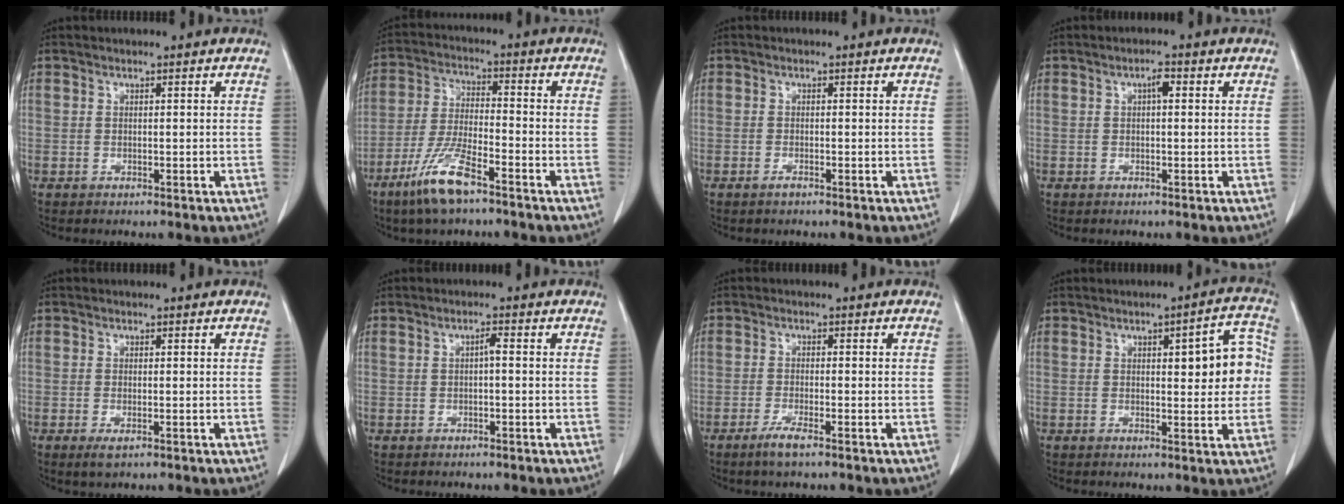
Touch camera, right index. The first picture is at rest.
{"total": 9.7, "force": [-6.3, 1.6, 7.2], "torque": [-0.152, -0.019, -0.124]}
{"total": 0.8, "force": [-0.6, 0.1, 0.5], "torque": [-0.011, 0.000, -0.011]}
{"total": 1.8, "force": [0.4, 0.5, 1.6], "torque": [-0.027, 0.005, 0.006]}
{"total": 1.6, "force": [-0.8, 0.5, 1.3], "torque": [-0.027, -0.007, -0.007]}
{"total": 1.2, "force": [-0.1, 0.2, 1.2], "torque": [-0.019, 0.004, -0.001]}
{"total": 3.0, "force": [-2.0, 0.1, 2.2], "torque": [-0.049, -0.007, -0.040]}
{"total": 8.4, "force": [0.9, 2.3, 8.0], "torque": [-0.094, 0.020, 0.011]}